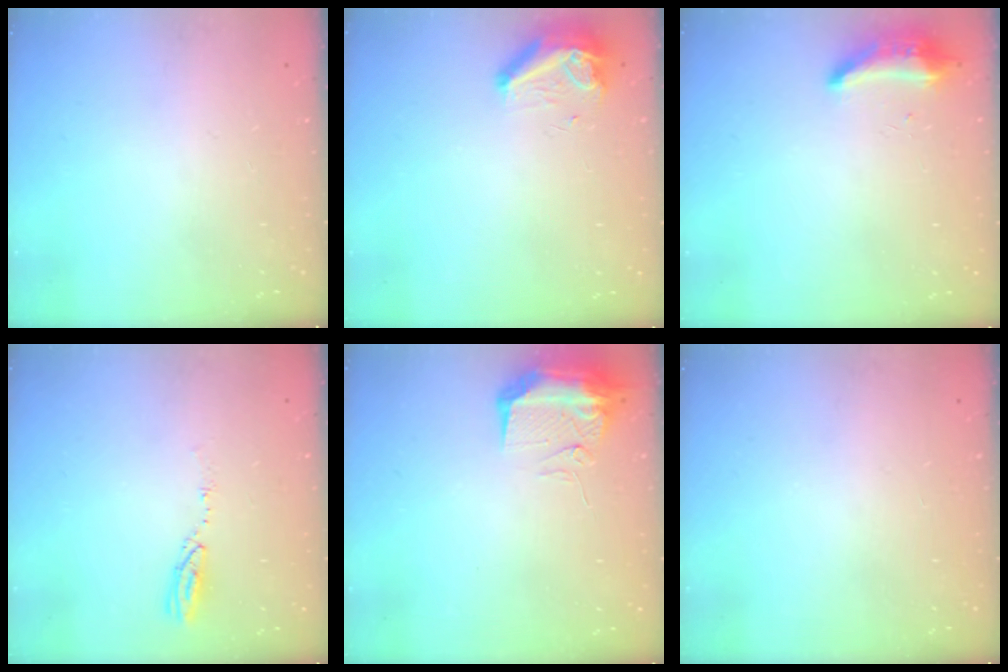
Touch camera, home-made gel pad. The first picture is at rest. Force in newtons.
{"total": 9.4, "press": 8.8, "slide": 3.5}
{"total": 8.4, "press": 8.3, "slide": 1.6}
{"total": 3.7, "press": 3.7, "slide": 0.2}
{"total": 14.9, "press": 12.1, "slide": 8.7}
{"total": 0.0}